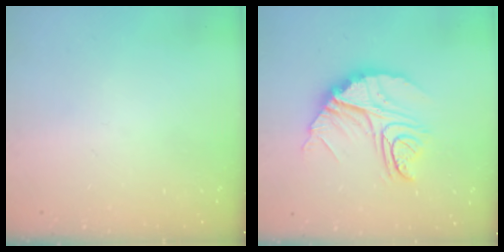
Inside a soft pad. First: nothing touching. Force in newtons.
{"total": 15.9, "press": 15.8, "slide": 1.6}